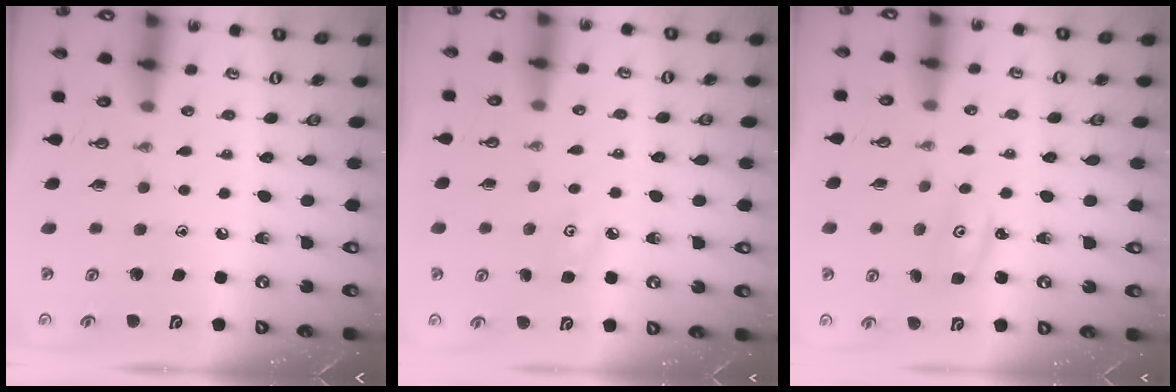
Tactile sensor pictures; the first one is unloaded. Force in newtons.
{"total": 4.1, "press": 4.0, "slide": 0.8}
{"total": 2.7, "press": 2.7, "slide": 0.3}